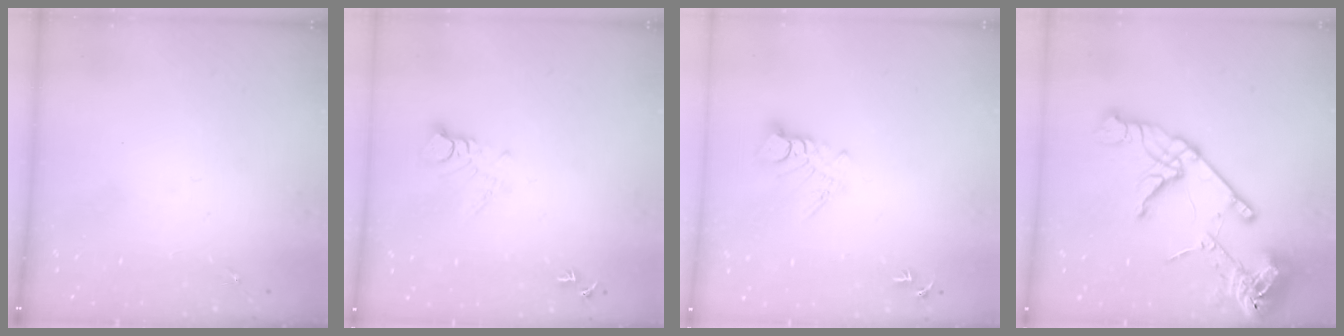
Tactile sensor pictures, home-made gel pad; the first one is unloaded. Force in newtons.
{"total": 7.2, "press": 7.2, "slide": 0.8}
{"total": 5.9, "press": 5.9, "slide": 0.5}
{"total": 24.0, "press": 23.9, "slide": 2.5}